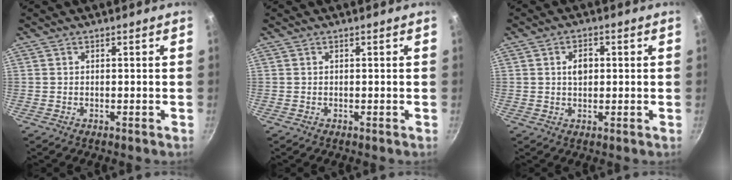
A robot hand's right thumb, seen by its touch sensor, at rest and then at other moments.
{"total": 0.0}
{"total": 3.6, "force": [0.5, 2.4, 2.6], "torque": [-0.030, 0.005, 0.007]}